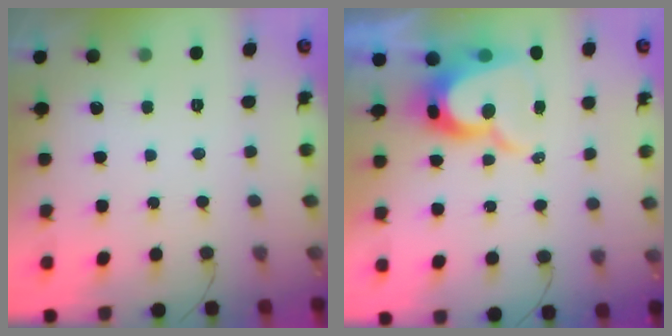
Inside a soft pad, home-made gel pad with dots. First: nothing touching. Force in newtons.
{"total": 13.4, "press": 13.4, "slide": 1.1}